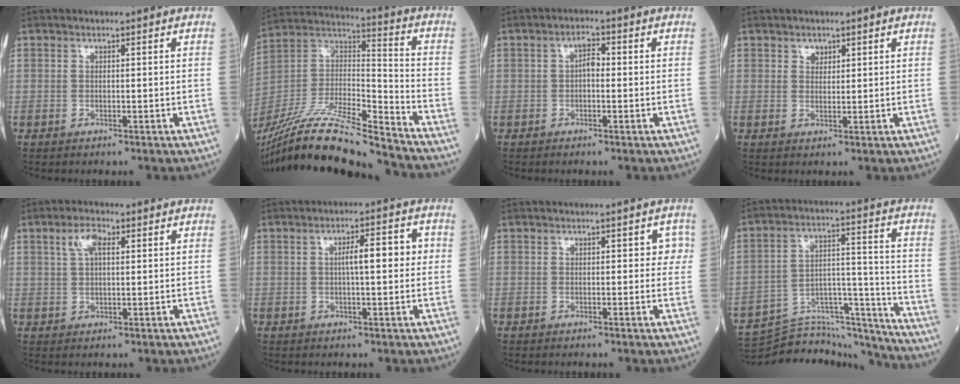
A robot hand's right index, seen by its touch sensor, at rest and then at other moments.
{"total": 22.2, "force": [-19.8, 0.1, 10.0], "torque": [-0.231, -0.010, -0.360]}
{"total": 2.3, "force": [0.0, 1.1, 2.0], "torque": [-0.027, 0.009, -0.006]}
{"total": 1.4, "force": [1.0, 1.0, 0.5], "torque": [-0.004, -0.003, 0.015]}
{"total": 4.0, "force": [1.7, 1.5, 3.2], "torque": [-0.067, 0.011, 0.034]}
{"total": 5.2, "force": [0.5, 1.0, 5.1], "torque": [-0.081, 0.016, 0.006]}
{"total": 1.9, "force": [0.4, 1.3, 1.3], "torque": [0.000, 0.015, 0.000]}
{"total": 18.4, "force": [-18.2, 1.6, 2.6], "torque": [-0.042, 0.044, -0.280]}